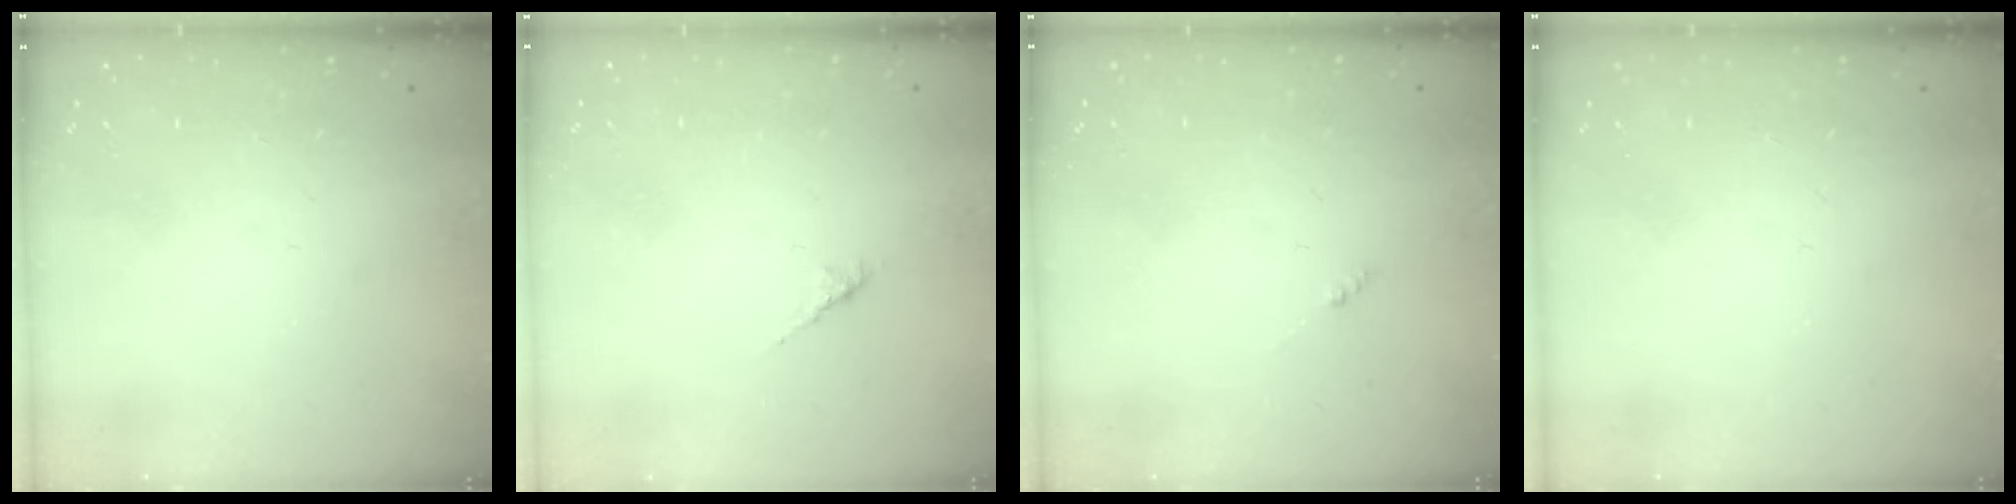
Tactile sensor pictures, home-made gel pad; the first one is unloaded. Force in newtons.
{"total": 1.5, "press": 1.4, "slide": 0.5}
{"total": 0.0}
{"total": 0.0}